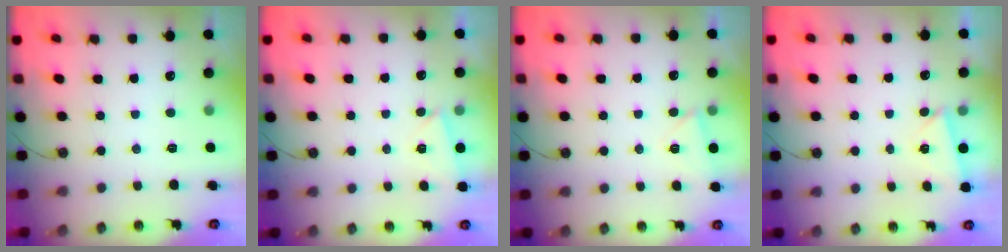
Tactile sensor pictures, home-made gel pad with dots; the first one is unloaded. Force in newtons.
{"total": 3.1, "press": 2.4, "slide": 1.9}
{"total": 3.3, "press": 3.2, "slide": 1.0}
{"total": 2.6, "press": 2.6, "slide": 0.3}